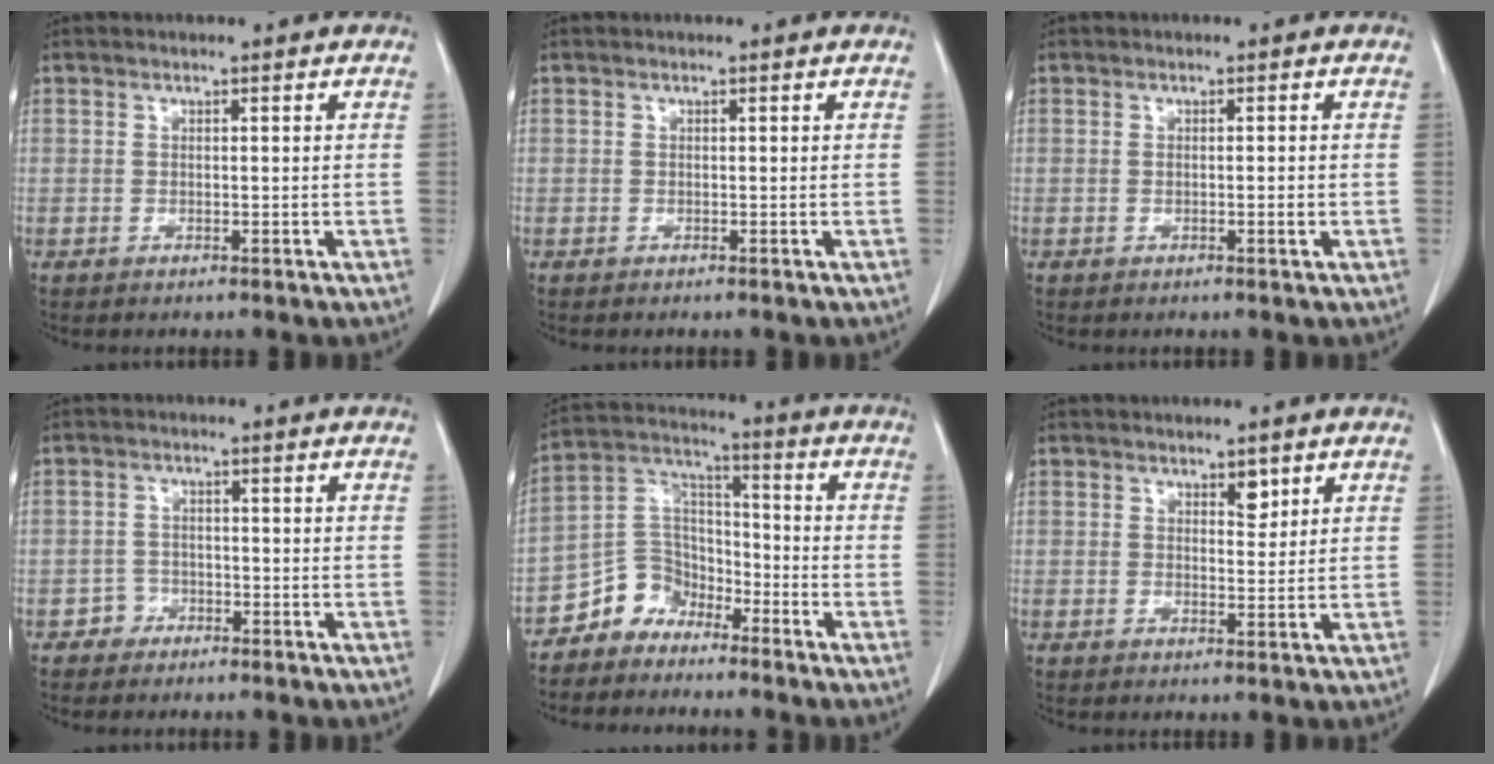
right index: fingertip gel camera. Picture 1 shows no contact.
{"total": 0.0}
{"total": 1.1, "force": [-0.2, 0.1, 1.1], "torque": [-0.018, -0.002, -0.001]}
{"total": 2.2, "force": [-1.4, 1.7, -0.2], "torque": [0.008, 0.011, -0.031]}
{"total": 7.7, "force": [-5.6, 5.2, 0.8], "torque": [-0.010, 0.043, -0.110]}
{"total": 2.2, "force": [1.4, 1.0, 1.3], "torque": [-0.016, -0.005, 0.023]}